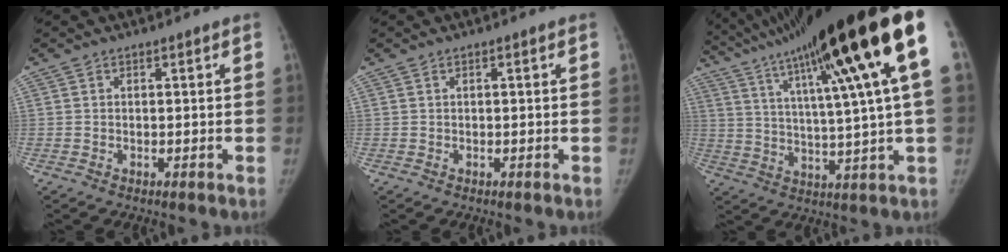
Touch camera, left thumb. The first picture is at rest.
{"total": 0.0}
{"total": 27.7, "force": [14.7, 1.3, 23.4], "torque": [-0.357, -0.017, 0.234]}